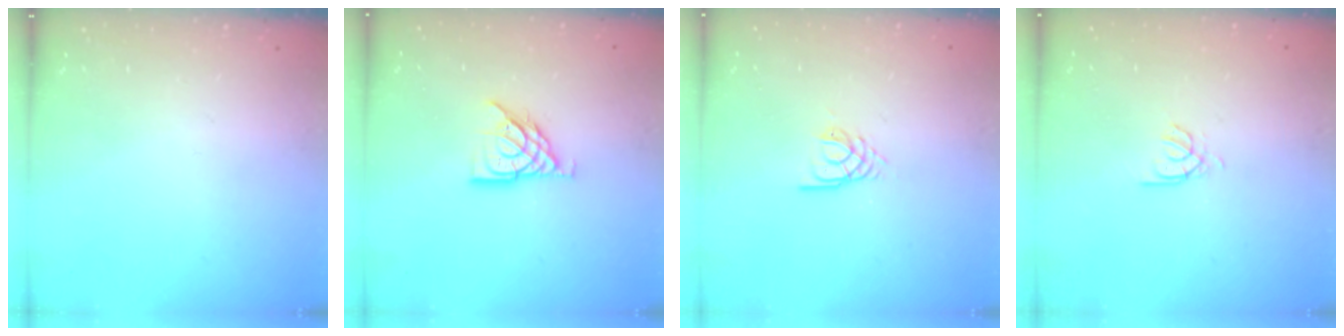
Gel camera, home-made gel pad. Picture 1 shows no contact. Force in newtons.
{"total": 9.6, "press": 9.6, "slide": 0.4}
{"total": 2.8, "press": 2.8, "slide": 0.3}
{"total": 2.4, "press": 2.3, "slide": 0.4}